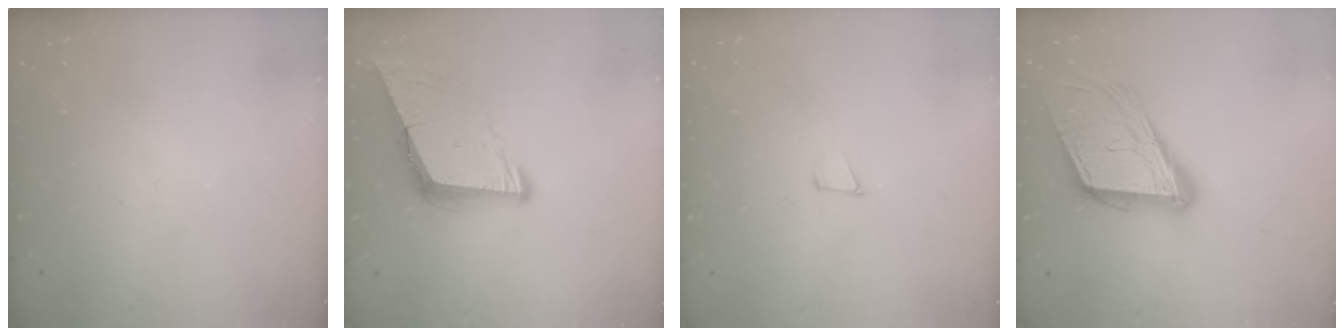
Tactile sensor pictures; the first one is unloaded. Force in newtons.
{"total": 8.9, "press": 8.1, "slide": 3.6}
{"total": 4.3, "press": 4.2, "slide": 1.0}
{"total": 16.0, "press": 15.6, "slide": 3.7}